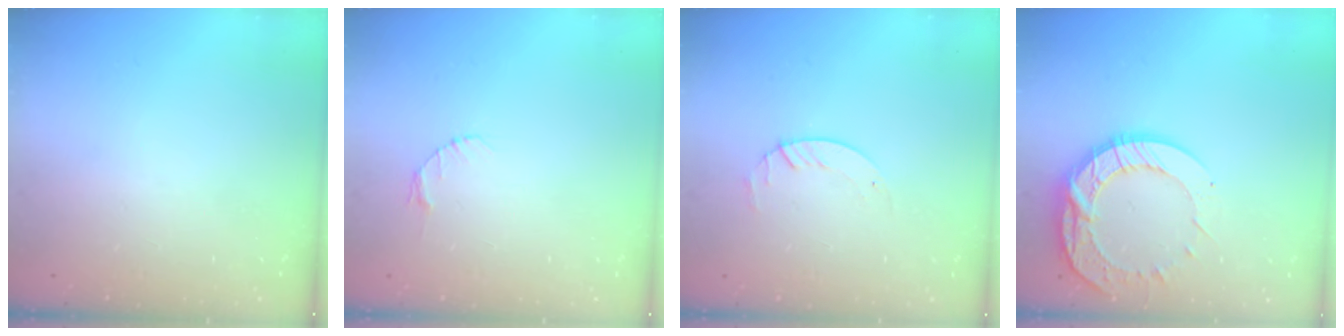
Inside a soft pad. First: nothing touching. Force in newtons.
{"total": 2.6, "press": 2.6, "slide": 0.3}
{"total": 1.4, "press": 1.4, "slide": 0.2}
{"total": 15.6, "press": 15.6, "slide": 1.2}